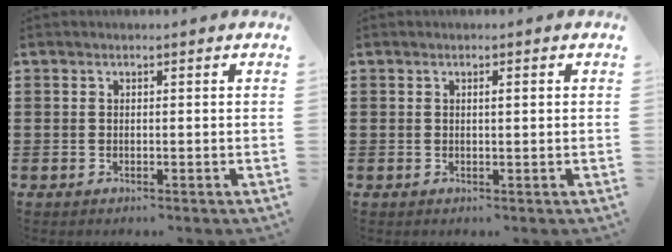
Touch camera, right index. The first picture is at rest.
{"total": 0.9, "force": [0.2, 0.1, 0.9], "torque": [-0.017, 0.002, 0.002]}